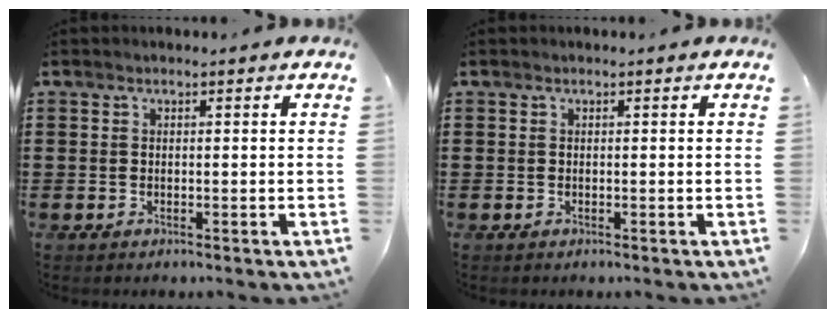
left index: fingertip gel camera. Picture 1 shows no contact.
{"total": 0.0}